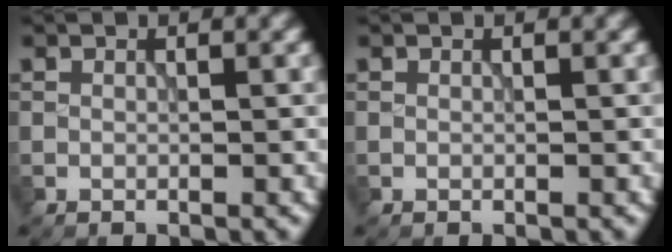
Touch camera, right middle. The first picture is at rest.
{"total": 0.0}